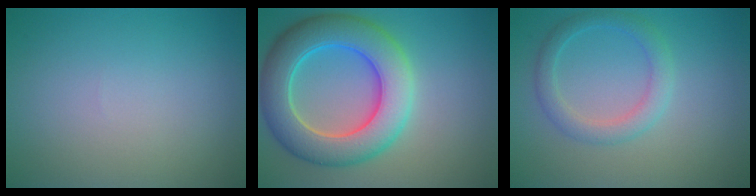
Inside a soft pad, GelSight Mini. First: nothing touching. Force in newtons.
{"total": 8.8, "press": 8.8, "slide": 0.3}
{"total": 2.7, "press": 2.7, "slide": 0.1}